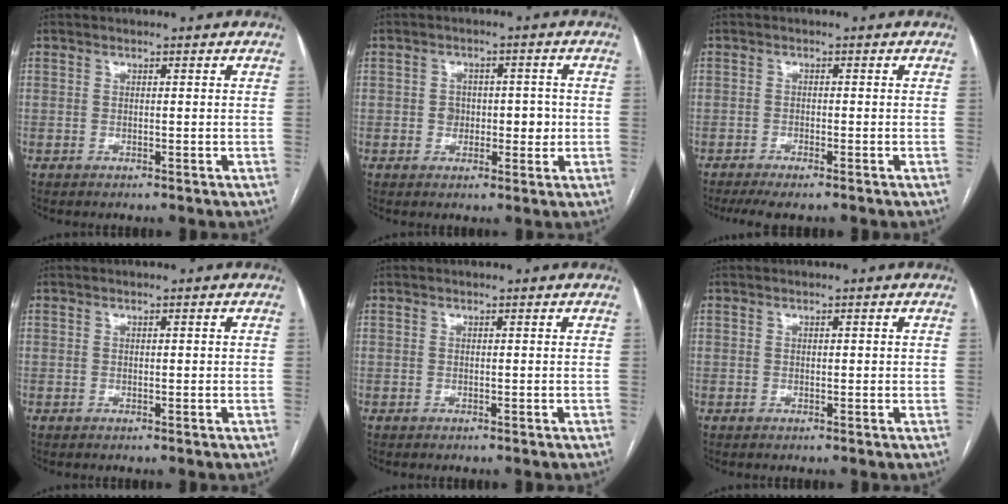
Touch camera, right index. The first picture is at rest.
{"total": 4.5, "force": [-0.3, 3.2, 3.2], "torque": [-0.033, 0.015, 0.000]}
{"total": 4.7, "force": [-3.8, 0.7, 2.7], "torque": [-0.039, -0.008, -0.060]}
{"total": 0.6, "force": [0.1, 0.2, 0.5], "torque": [-0.009, 0.001, 0.002]}
{"total": 0.0}
{"total": 1.0, "force": [0.2, 0.5, 0.8], "torque": [-0.012, 0.000, 0.003]}